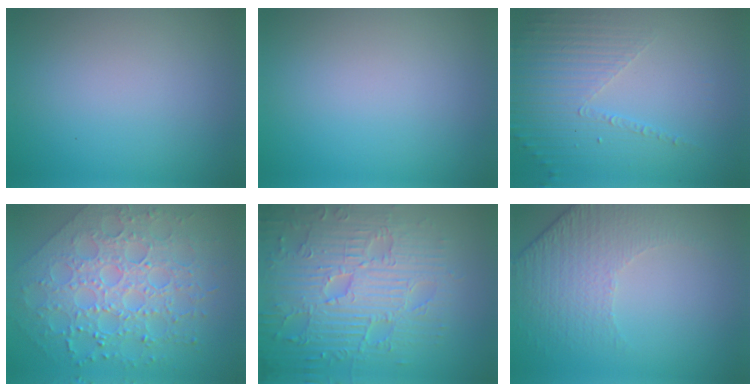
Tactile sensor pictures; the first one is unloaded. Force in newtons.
{"total": 0.0}
{"total": 5.3, "press": 3.1, "slide": 4.2}
{"total": 8.3, "press": 6.1, "slide": 5.6}
{"total": 9.4, "press": 6.8, "slide": 6.5}
{"total": 4.8, "press": 3.2, "slide": 3.5}